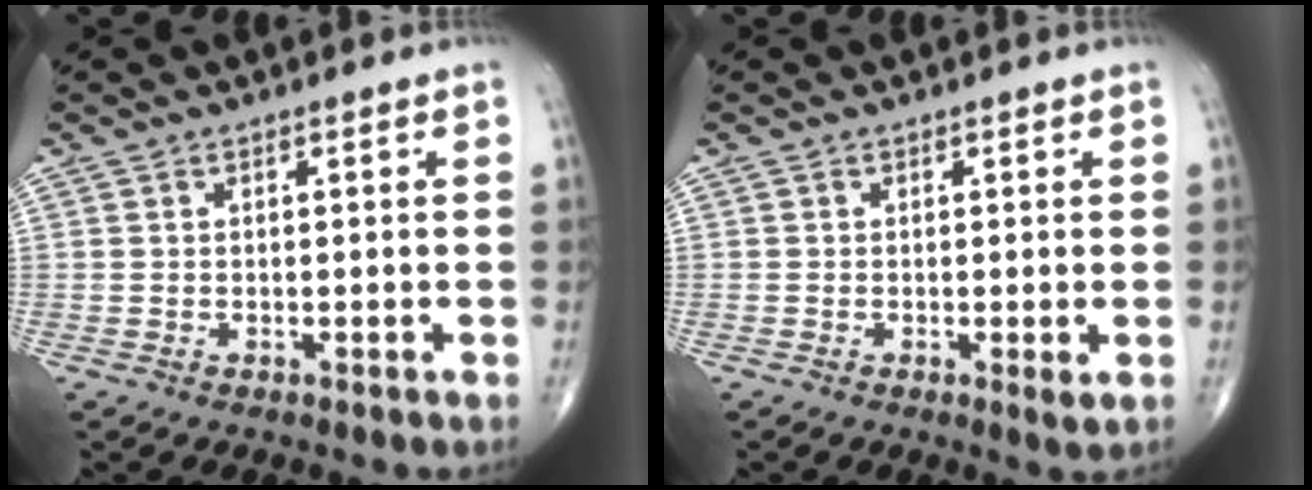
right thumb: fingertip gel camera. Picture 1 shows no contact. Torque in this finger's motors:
{"motor_torque": [-0.26, 0.03, -0.31, -0.19, 0.00]}